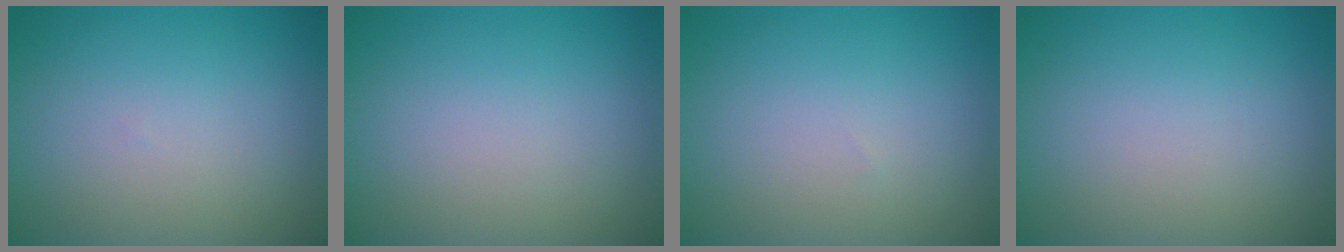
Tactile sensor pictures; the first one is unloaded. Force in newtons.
{"total": 0.0}
{"total": 0.0}
{"total": 0.0}